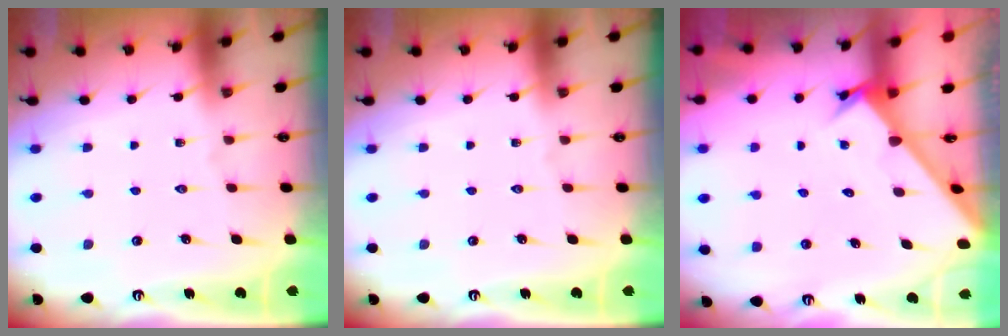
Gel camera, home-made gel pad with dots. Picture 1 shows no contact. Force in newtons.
{"total": 0.0}
{"total": 2.7, "press": 2.6, "slide": 0.3}